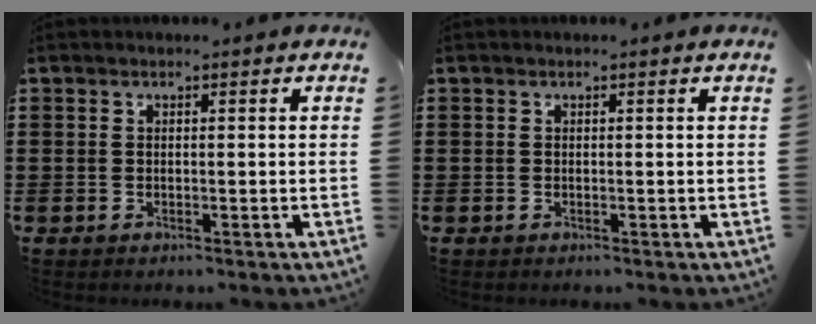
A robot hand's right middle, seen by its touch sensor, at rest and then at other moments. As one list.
[{"total": 0.0}]